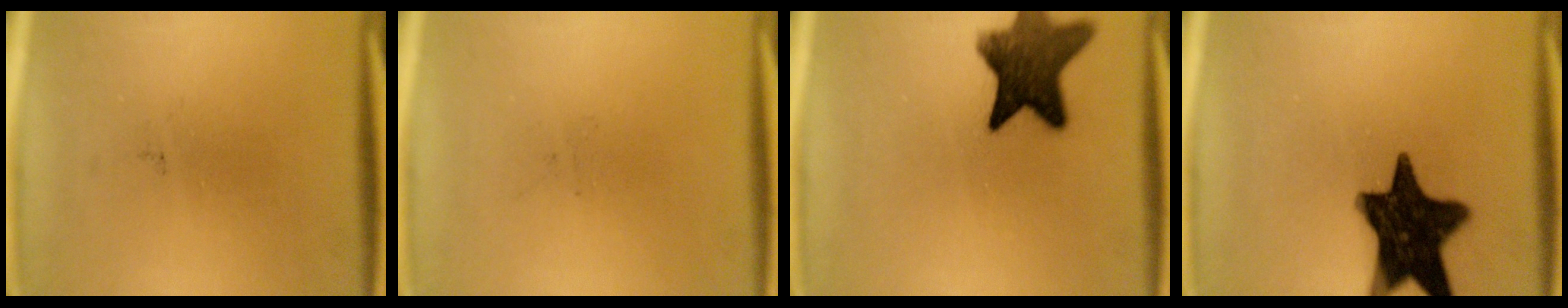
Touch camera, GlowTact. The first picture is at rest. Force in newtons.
{"total": 0.0}
{"total": 11.8}
{"total": 16.4}